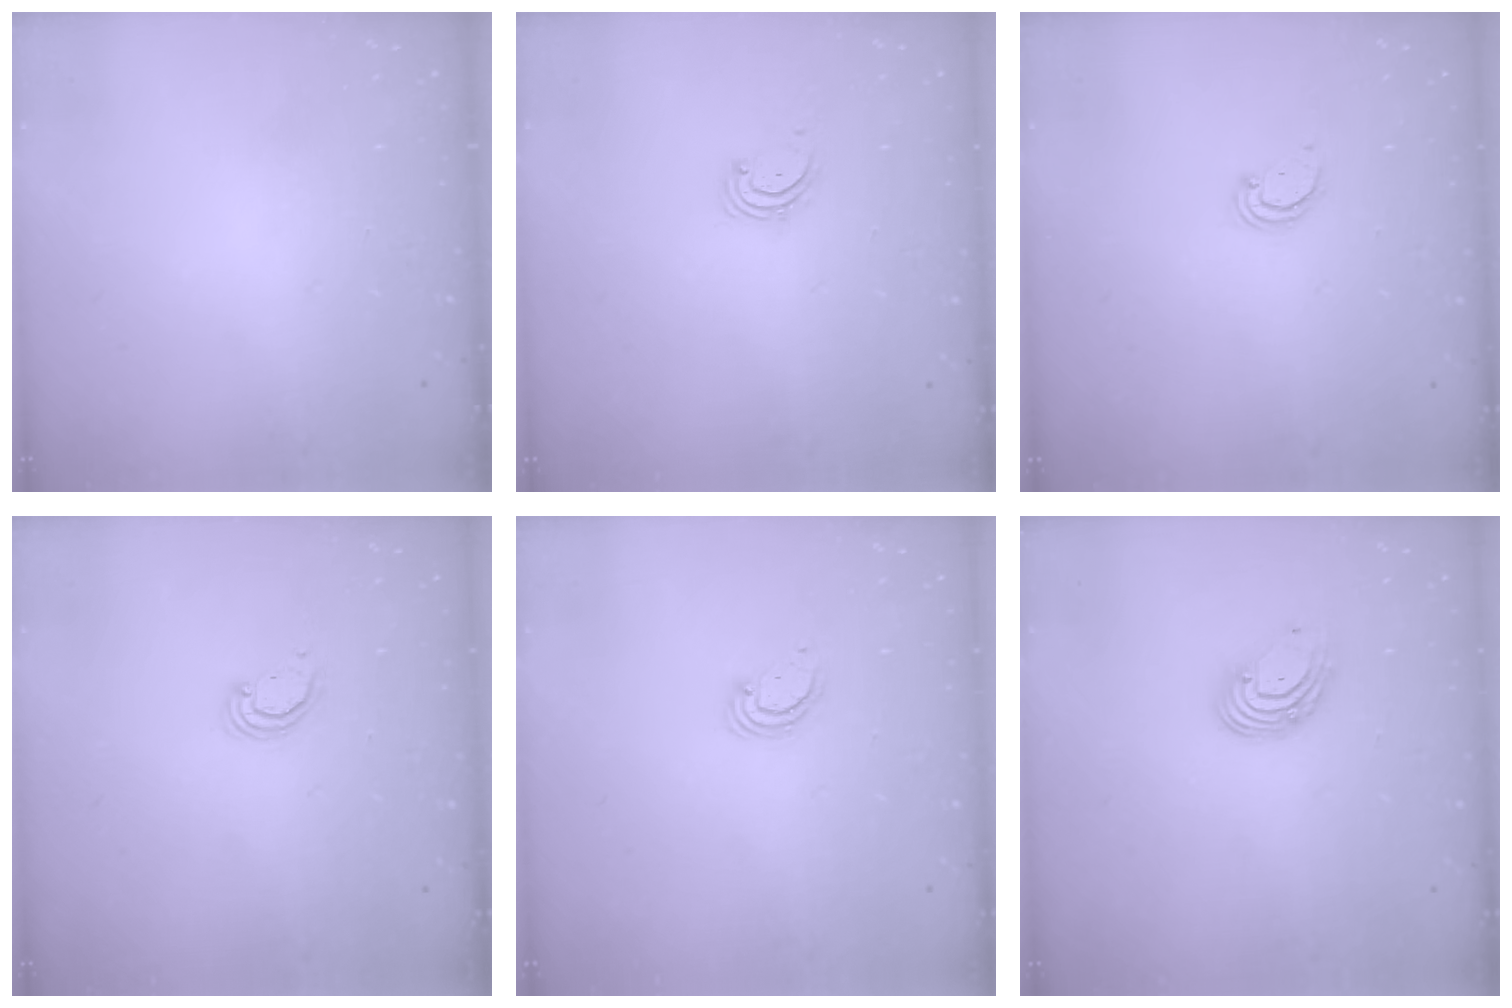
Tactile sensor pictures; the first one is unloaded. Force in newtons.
{"total": 2.1, "press": 2.1, "slide": 0.3}
{"total": 2.2, "press": 2.2, "slide": 0.1}
{"total": 2.0, "press": 2.0, "slide": 0.2}
{"total": 2.3, "press": 2.3, "slide": 0.1}
{"total": 6.5, "press": 6.4, "slide": 0.8}